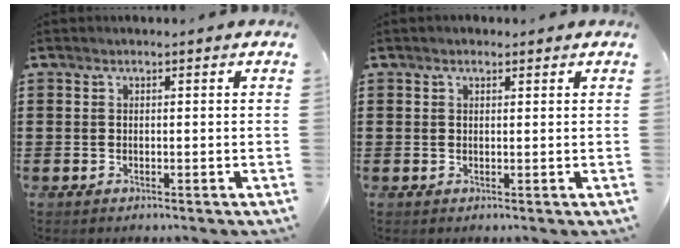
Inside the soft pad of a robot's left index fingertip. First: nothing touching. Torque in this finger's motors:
{"motor_torque": [0.75, 0.77, -0.05, -0.01]}